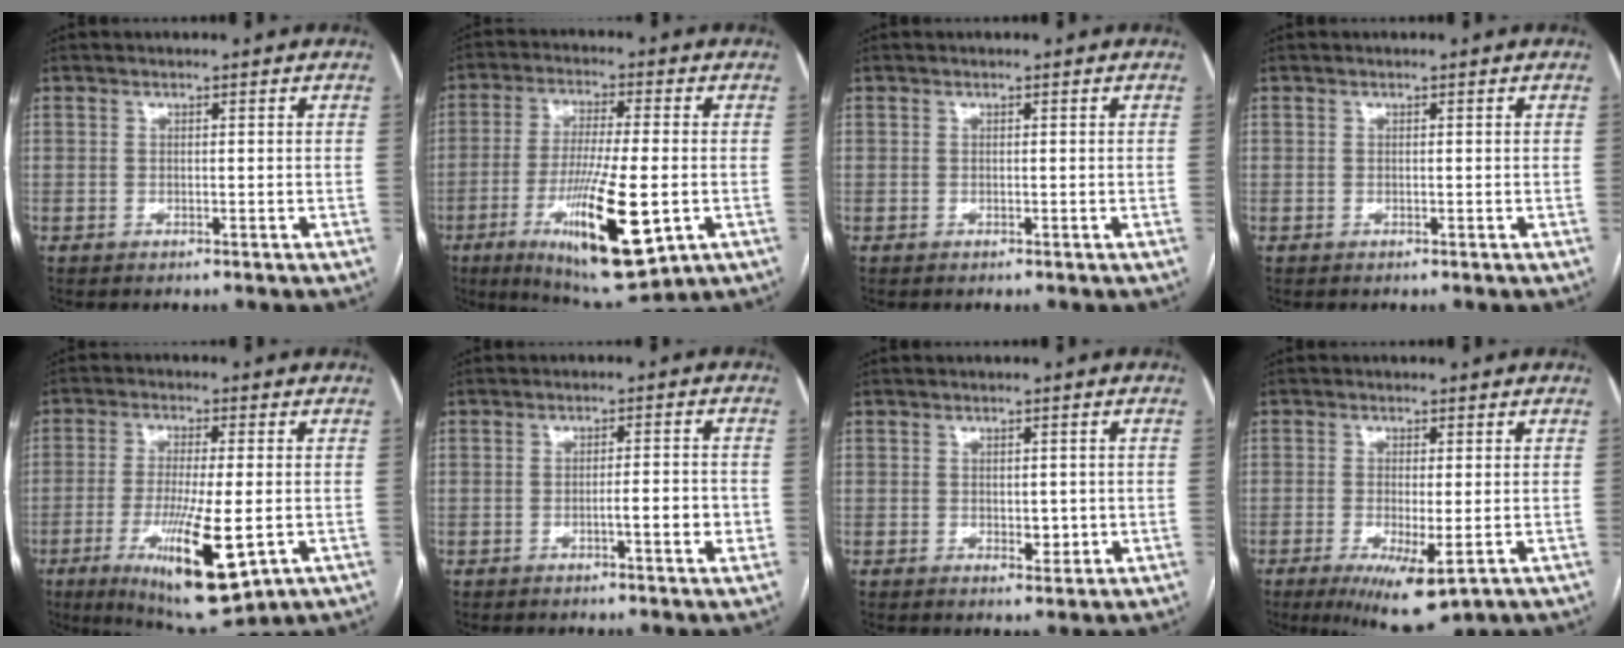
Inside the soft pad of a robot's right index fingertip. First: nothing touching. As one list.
[{"total": 16.8, "force": [-5.2, 2.9, 15.7], "torque": [-0.283, -0.032, -0.077]}, {"total": 0.0}, {"total": 0.0}, {"total": 14.6, "force": [-4.7, 2.7, 13.6], "torque": [-0.238, -0.038, -0.065]}, {"total": 4.4, "force": [-1.2, 0.5, 4.2], "torque": [-0.062, 0.001, -0.016]}, {"total": 3.1, "force": [-0.2, 1.8, 2.5], "torque": [-0.030, -0.003, 0.006]}, {"total": 8.1, "force": [-3.3, 1.9, 7.1], "torque": [-0.113, -0.021, -0.044]}]